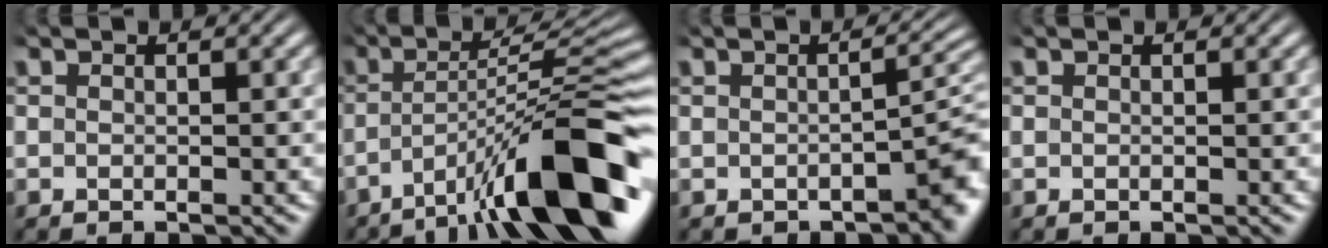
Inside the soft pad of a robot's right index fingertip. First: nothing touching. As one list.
[{"total": 10.4, "force": [-3.6, 2.8, 9.3], "torque": [-0.125, 0.002, -0.042]}, {"total": 3.4, "force": [-1.5, 1.2, 2.8], "torque": [-0.027, -0.001, -0.022]}, {"total": 0.0}]